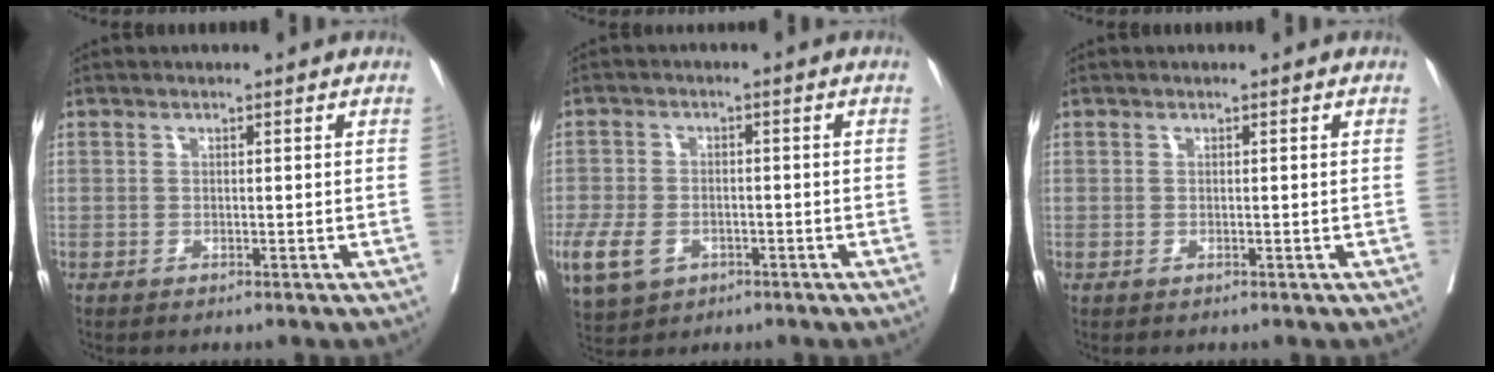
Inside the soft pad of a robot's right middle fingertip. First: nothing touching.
{"total": 16.0, "force": [-6.9, 12.0, 8.0], "torque": [-0.248, -0.007, -0.108]}
{"total": 0.0}